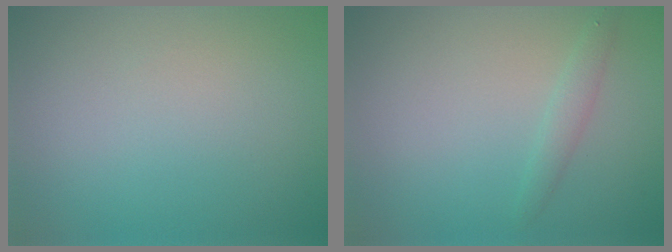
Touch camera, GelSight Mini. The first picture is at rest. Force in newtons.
{"total": 1.3, "press": 1.3, "slide": 0.1}